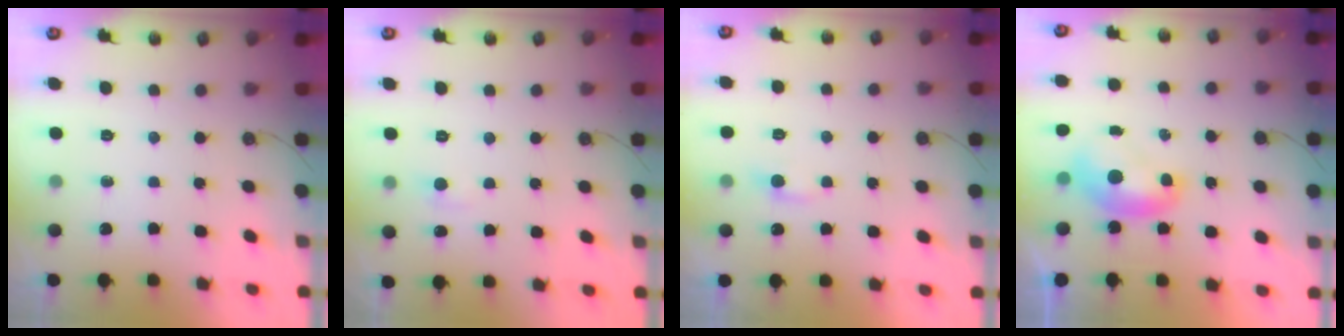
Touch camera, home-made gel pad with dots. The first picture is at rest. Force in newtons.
{"total": 1.4, "press": 1.3, "slide": 0.6}
{"total": 1.4, "press": 1.3, "slide": 0.5}
{"total": 1.6, "press": 1.6, "slide": 0.2}